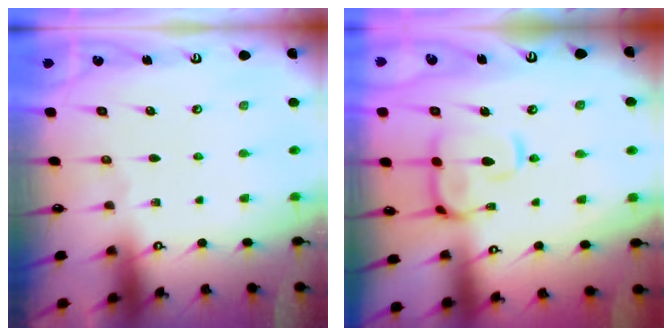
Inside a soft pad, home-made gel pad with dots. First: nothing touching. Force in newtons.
{"total": 7.8, "press": 7.7, "slide": 1.3}